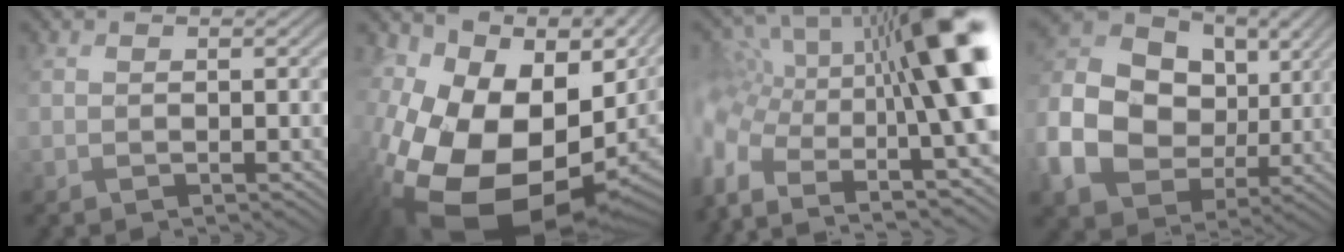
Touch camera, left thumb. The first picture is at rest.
{"total": 20.7, "force": [-4.3, 13.8, 14.9], "torque": [-0.280, -0.036, -0.029]}
{"total": 18.0, "force": [-2.6, 8.0, 15.9], "torque": [-0.272, -0.020, -0.021]}
{"total": 14.6, "force": [-0.4, 11.6, 8.9], "torque": [-0.233, -0.003, -0.009]}